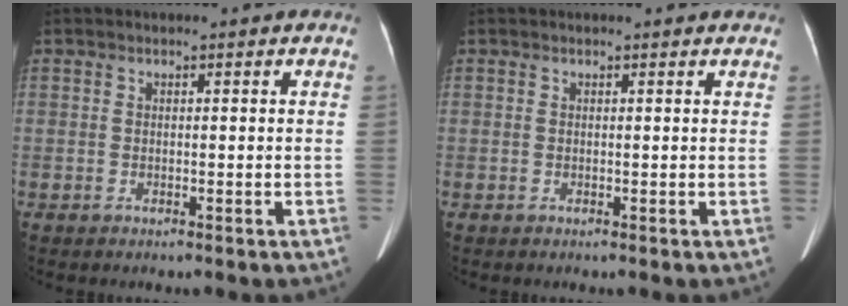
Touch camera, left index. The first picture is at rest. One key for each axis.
{"total": 1.8, "fx": 1.8, "fy": 0.3, "fz": 0.3, "tx": -0.013, "ty": 0.006, "tz": 0.012}